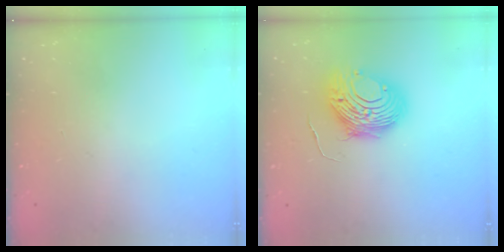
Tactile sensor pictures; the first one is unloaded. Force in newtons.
{"total": 12.5, "press": 12.4, "slide": 1.4}